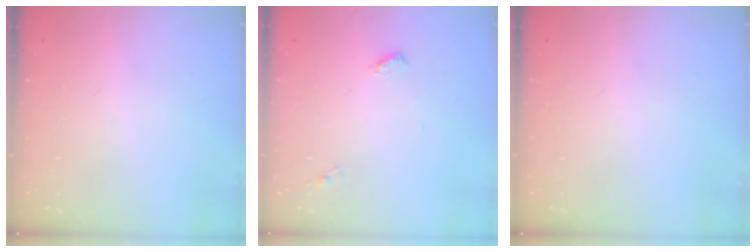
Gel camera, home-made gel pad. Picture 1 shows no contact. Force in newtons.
{"total": 4.6, "press": 4.6, "slide": 0.4}
{"total": 0.0}